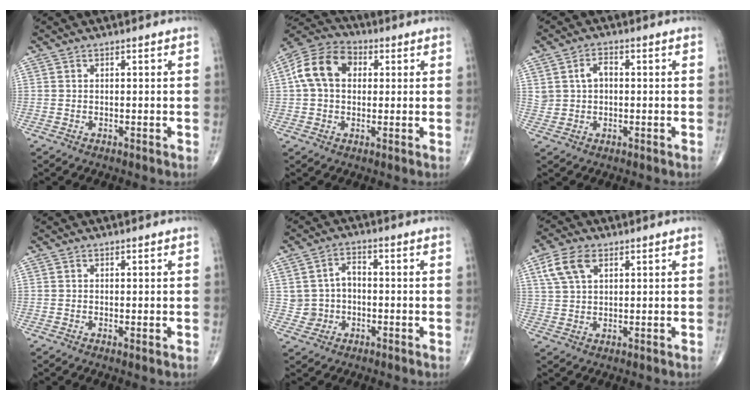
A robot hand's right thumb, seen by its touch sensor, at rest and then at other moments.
{"total": 11.5, "force": [2.0, 8.2, 7.8], "torque": [-0.138, 0.027, 0.024]}
{"total": 4.5, "force": [0.8, 3.2, 3.1], "torque": [-0.047, 0.008, 0.015]}
{"total": 0.7, "force": [0.1, 0.2, 0.6], "torque": [-0.013, -0.004, -0.001]}
{"total": 5.3, "force": [-0.6, 4.8, 2.0], "torque": [-0.015, 0.020, -0.013]}
{"total": 6.7, "force": [3.0, 3.8, 4.6], "torque": [-0.093, 0.003, 0.062]}